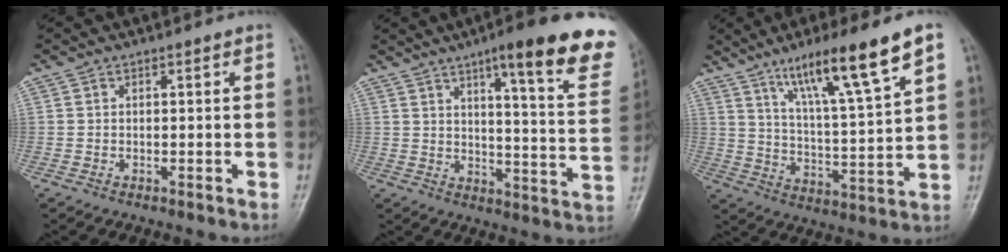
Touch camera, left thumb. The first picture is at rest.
{"total": 21.6, "force": [13.5, 3.9, 16.4], "torque": [-0.190, -0.056, 0.170]}
{"total": 16.4, "force": [9.7, 1.3, 13.1], "torque": [-0.216, -0.041, 0.167]}